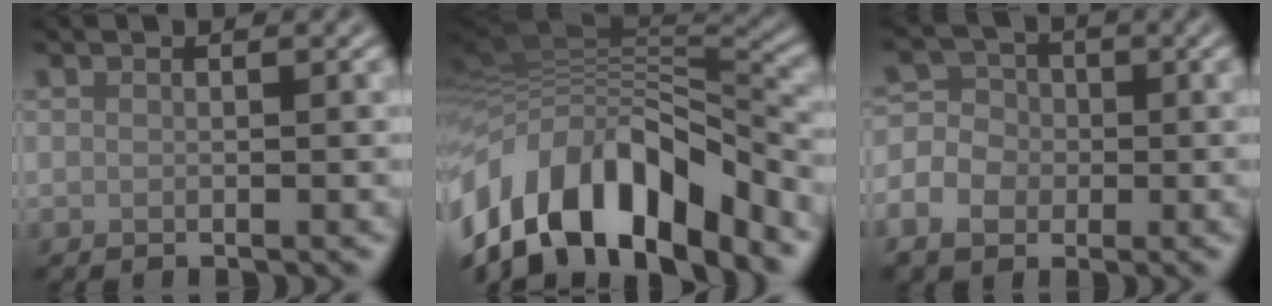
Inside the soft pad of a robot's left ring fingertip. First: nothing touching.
{"total": 14.4, "force": [-5.9, 7.1, 11.0], "torque": [-0.199, 0.021, -0.109]}
{"total": 5.1, "force": [-1.5, 4.3, 2.2], "torque": [-0.030, 0.005, -0.039]}